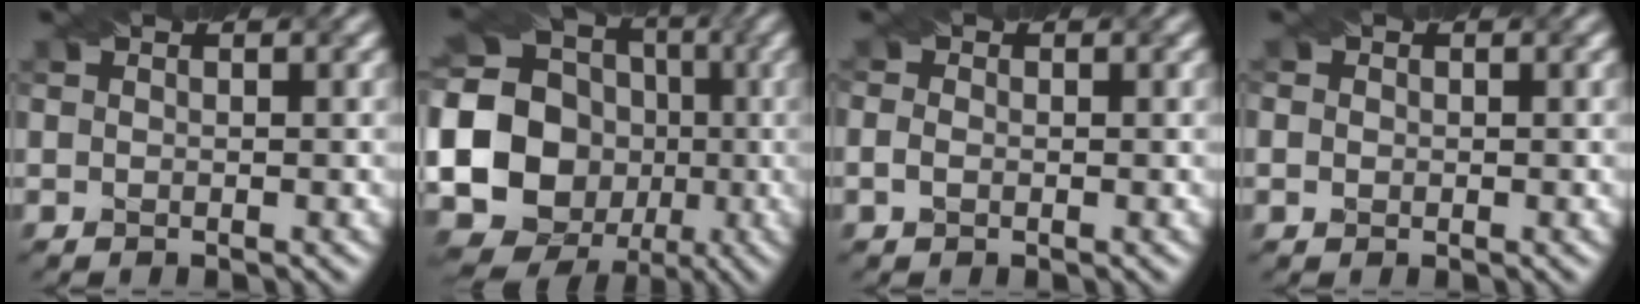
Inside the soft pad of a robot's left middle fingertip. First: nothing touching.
{"total": 22.7, "force": [-2.8, 21.1, 7.8], "torque": [-0.163, -0.001, -0.100]}
{"total": 1.2, "force": [-0.5, 0.8, 0.6], "torque": [-0.015, -0.002, -0.013]}
{"total": 1.3, "force": [0.3, 1.2, 0.5], "torque": [-0.004, 0.010, -0.002]}